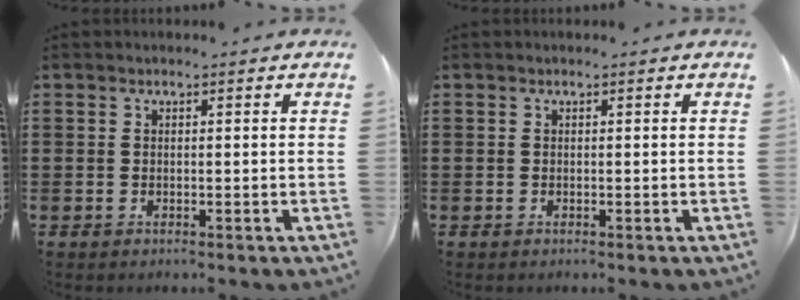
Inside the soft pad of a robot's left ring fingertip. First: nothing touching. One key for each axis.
{"total": 0.0}